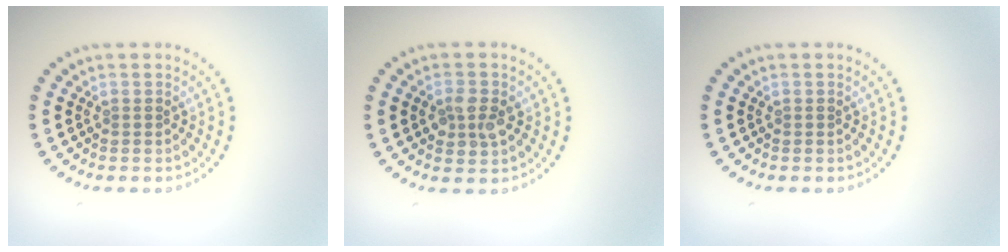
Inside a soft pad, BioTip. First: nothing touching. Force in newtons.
{"total": 2.4, "press": 2.4, "slide": 0.2}
{"total": 0.0}